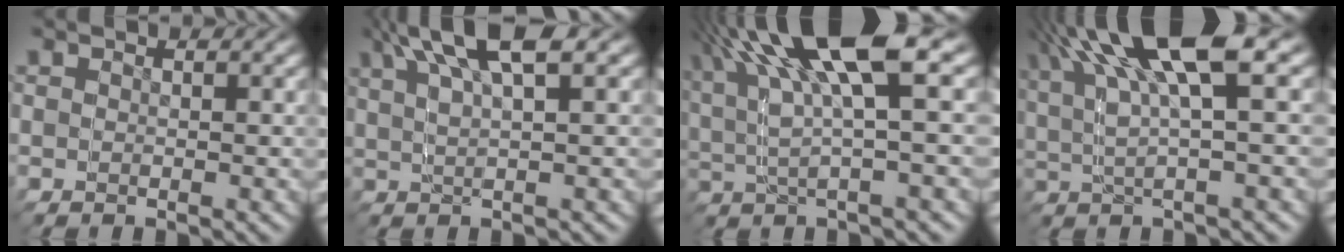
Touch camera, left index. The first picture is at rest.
{"total": 3.6, "force": [2.6, -1.7, 1.8], "torque": [-0.029, 0.028, 0.033]}
{"total": 5.2, "force": [4.0, 0.6, 3.3], "torque": [-0.080, 0.030, 0.058]}
{"total": 5.0, "force": [4.3, 0.2, 2.6], "torque": [-0.067, 0.031, 0.061]}